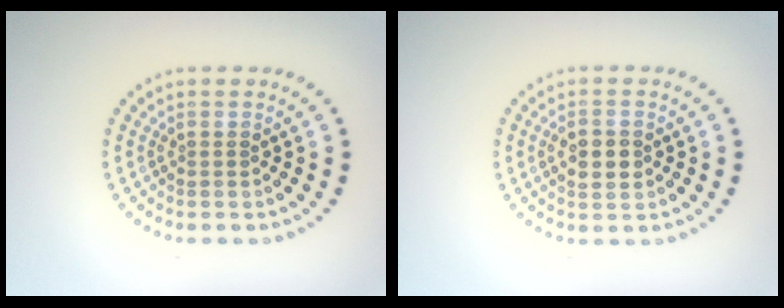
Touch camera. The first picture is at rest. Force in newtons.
{"total": 2.6, "press": 2.6, "slide": 0.1}